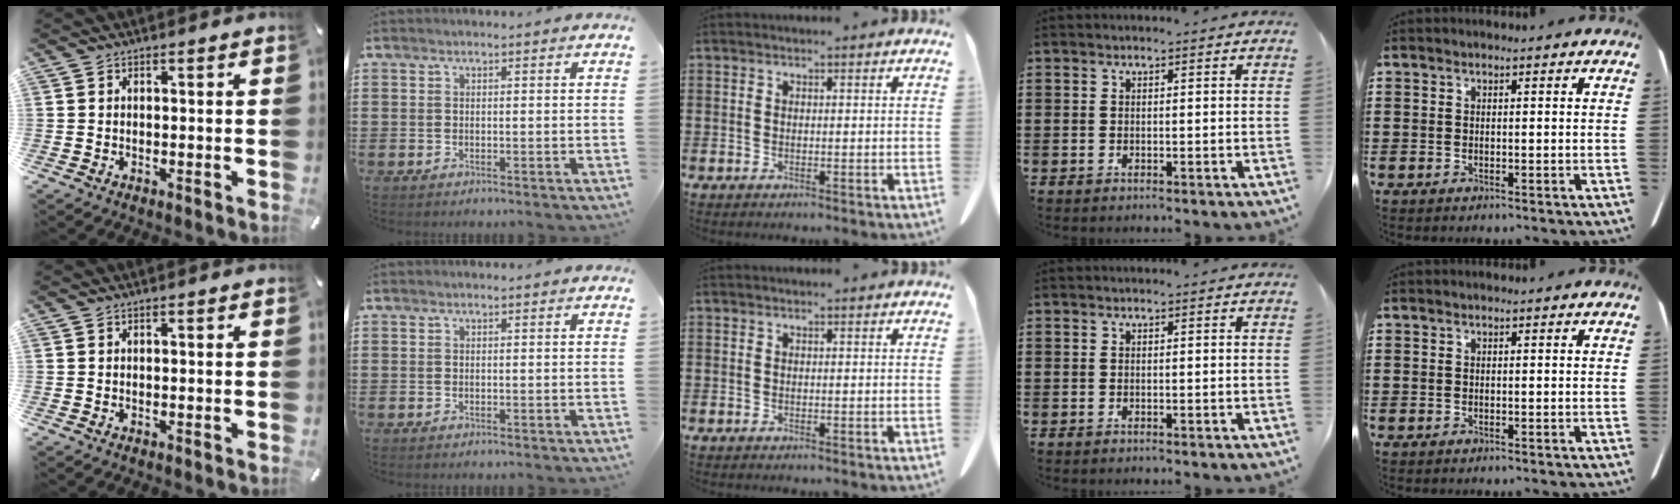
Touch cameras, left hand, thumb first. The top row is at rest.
{}